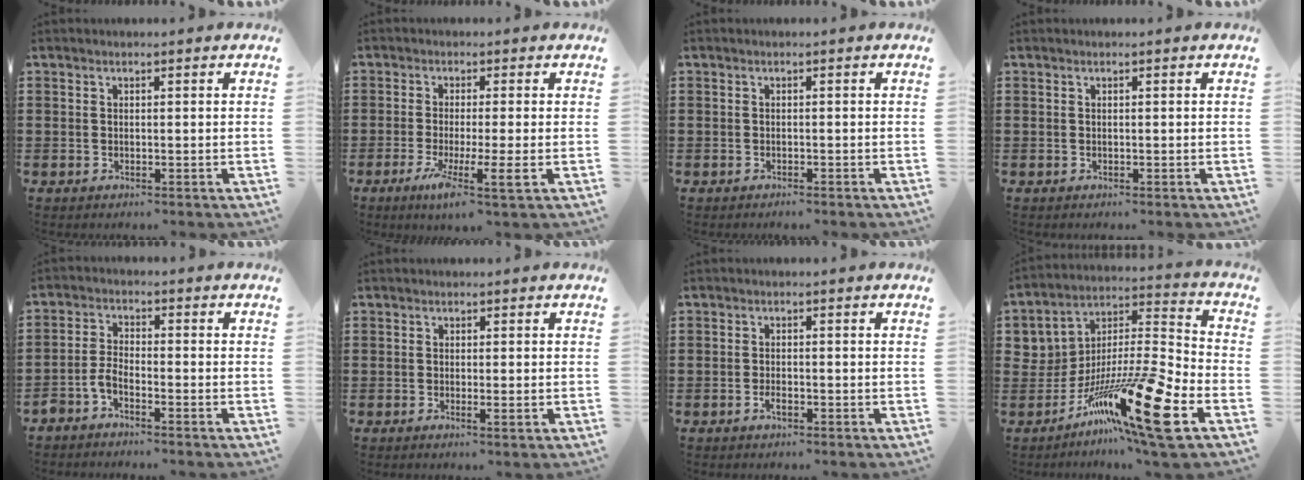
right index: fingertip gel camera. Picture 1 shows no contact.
{"total": 6.2, "force": [-2.3, 0.0, 5.8], "torque": [-0.110, -0.020, -0.038]}
{"total": 0.6, "force": [-0.6, 0.0, 0.2], "torque": [-0.005, -0.003, -0.012]}
{"total": 0.0}
{"total": 2.9, "force": [-2.4, 0.7, 1.5], "torque": [-0.045, 0.002, -0.052]}
{"total": 0.9, "force": [-0.2, -0.1, 0.9], "torque": [-0.016, -0.007, -0.003]}
{"total": 1.6, "force": [-0.8, 0.4, 1.3], "torque": [-0.026, -0.004, -0.013]}
{"total": 18.0, "force": [-9.4, 3.1, 15.1], "torque": [-0.284, 0.016, -0.156]}